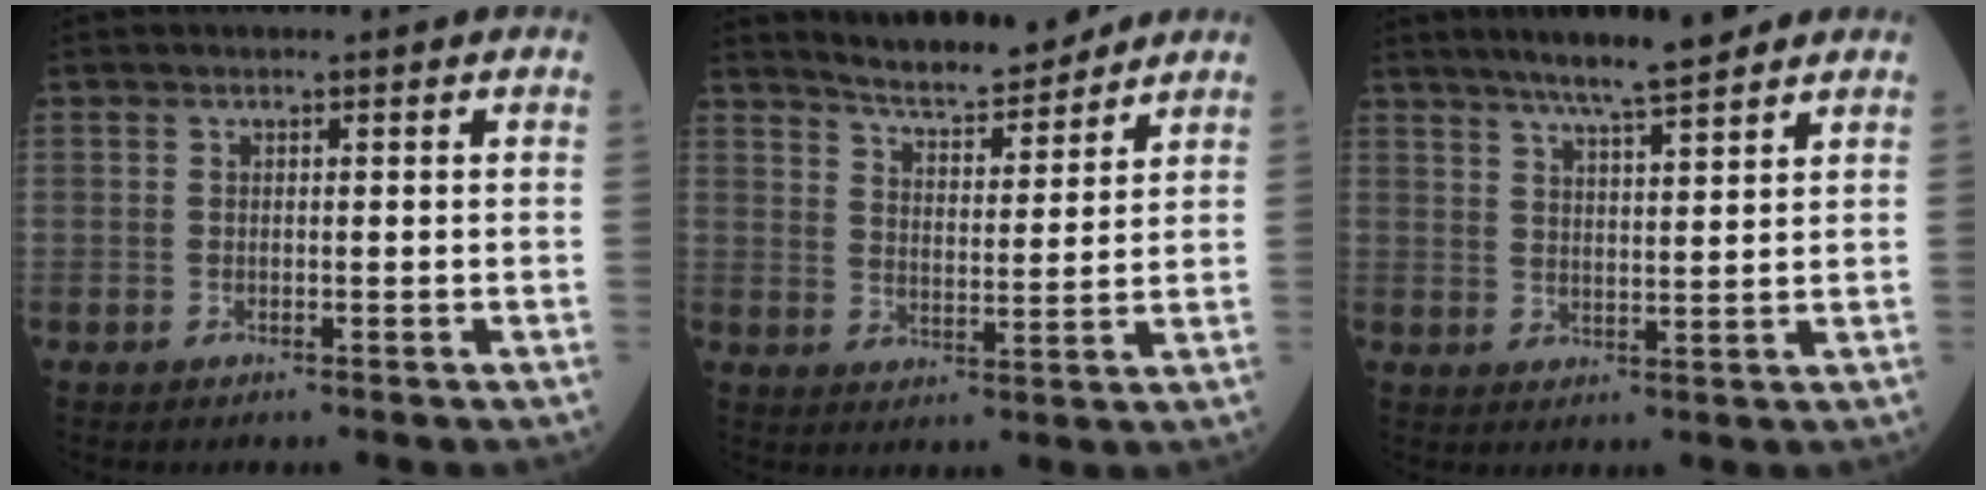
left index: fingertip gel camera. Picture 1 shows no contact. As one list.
[{"total": 9.5, "force": [8.9, 1.1, 3.1], "torque": [-0.057, 0.004, 0.145]}, {"total": 9.0, "force": [7.3, 0.3, 5.2], "torque": [-0.081, 0.016, 0.118]}]